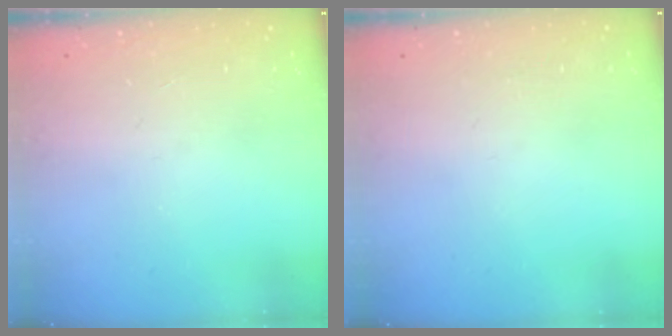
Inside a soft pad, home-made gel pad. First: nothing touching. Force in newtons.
{"total": 0.0}